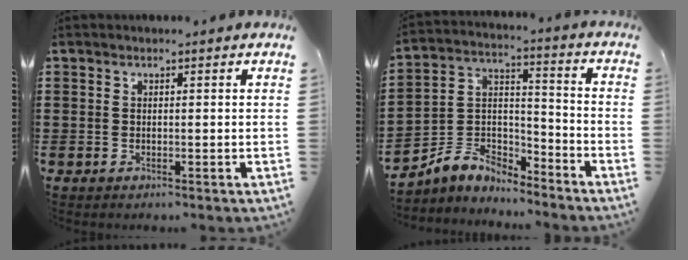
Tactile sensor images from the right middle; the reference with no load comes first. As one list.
[{"total": 5.5, "force": [-4.9, 2.4, 0.8], "torque": [-0.037, -0.004, -0.104]}]